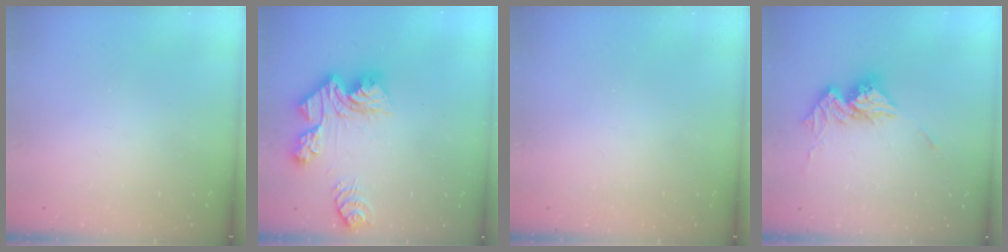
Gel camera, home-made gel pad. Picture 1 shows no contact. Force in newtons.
{"total": 14.6, "press": 14.5, "slide": 1.3}
{"total": 0.0}
{"total": 13.6, "press": 13.5, "slide": 1.6}